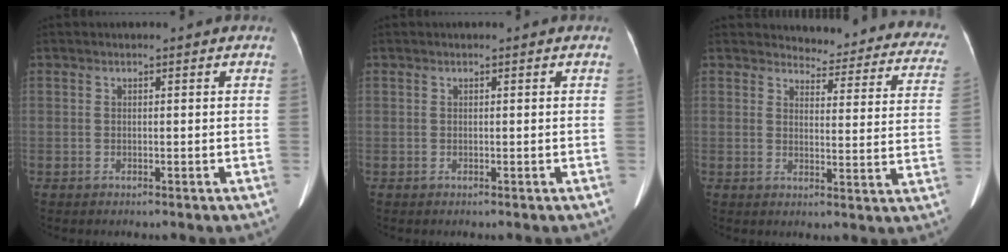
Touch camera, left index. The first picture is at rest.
{"total": 0.0}
{"total": 17.8, "force": [16.8, 4.3, 4.0], "torque": [-0.011, -0.066, 0.160]}